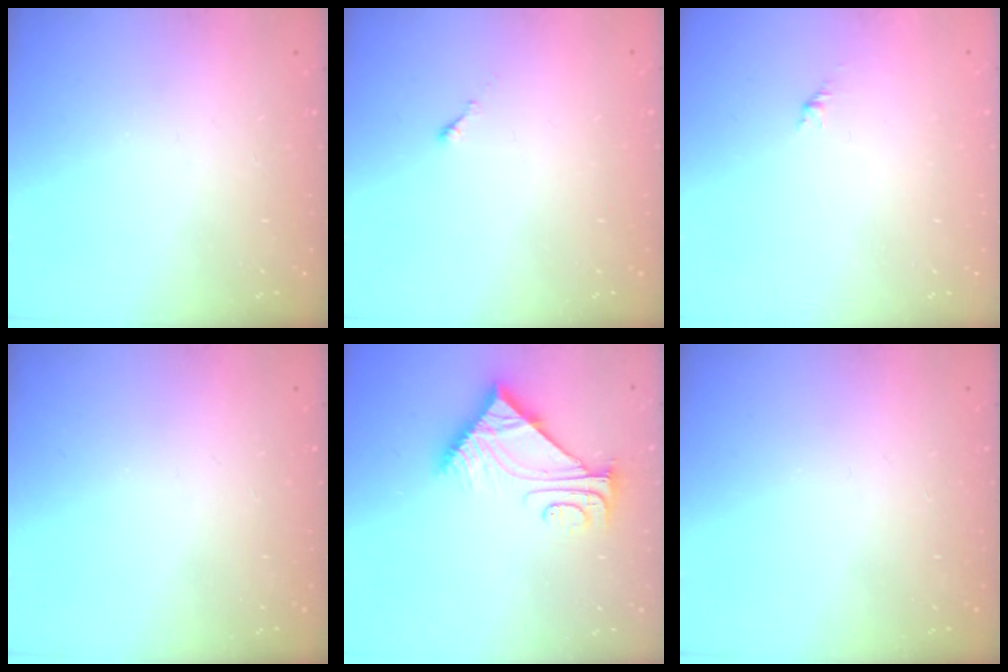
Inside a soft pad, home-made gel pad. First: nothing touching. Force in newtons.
{"total": 0.0}
{"total": 1.7, "press": 1.6, "slide": 0.7}
{"total": 0.0}
{"total": 8.9, "press": 8.9, "slide": 0.2}
{"total": 0.0}